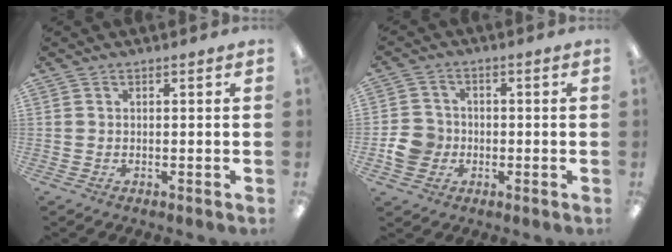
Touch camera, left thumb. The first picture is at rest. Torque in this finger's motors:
{"motor_torque": [-0.70, 0.72, -0.02, 0.02, 0.01]}